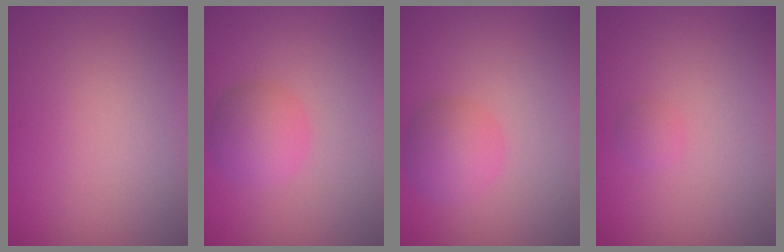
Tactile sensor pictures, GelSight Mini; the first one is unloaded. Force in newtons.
{"total": 2.6, "press": 2.6, "slide": 0.2}
{"total": 3.0, "press": 2.9, "slide": 0.2}
{"total": 0.7, "press": 0.7, "slide": 0.1}